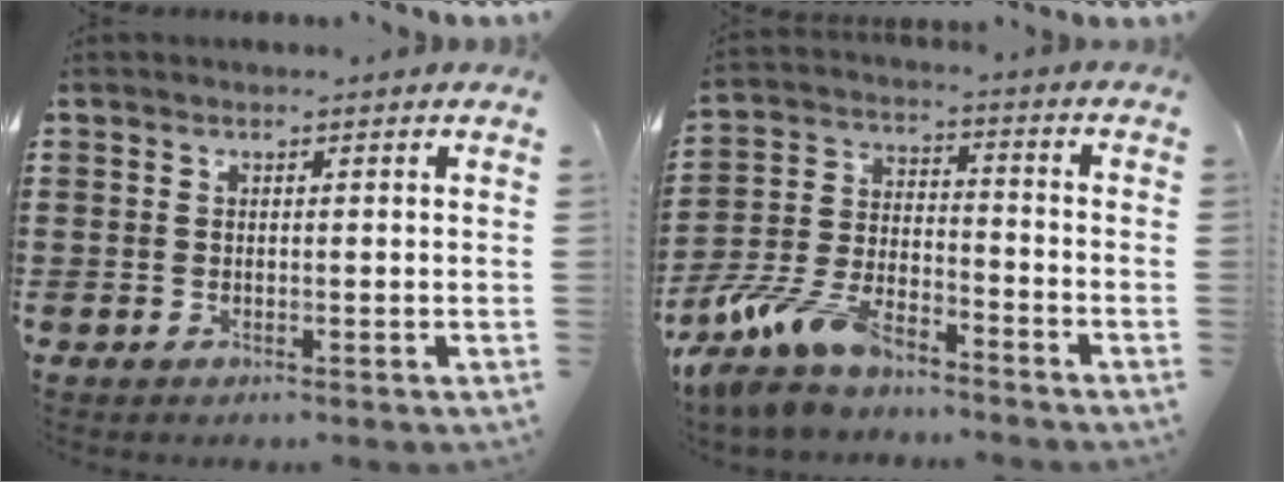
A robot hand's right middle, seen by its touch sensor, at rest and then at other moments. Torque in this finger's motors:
{"motor_torque": [1.86, 0.28, 0.41, 0.09]}